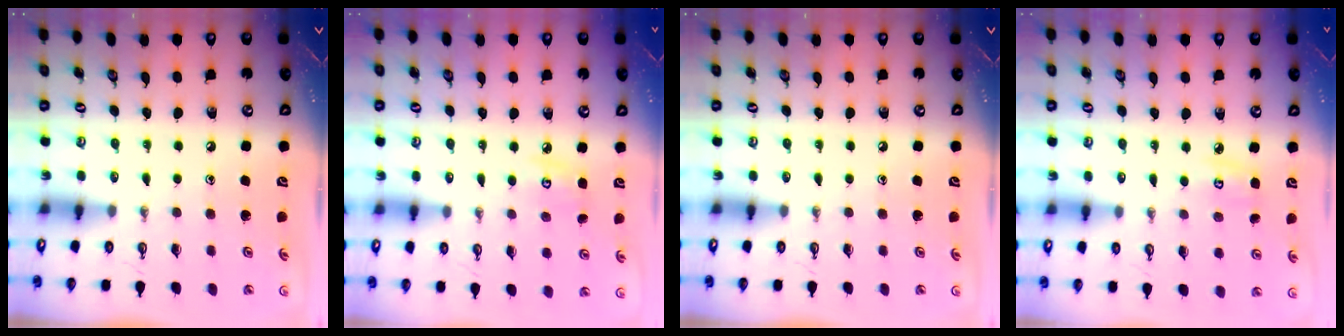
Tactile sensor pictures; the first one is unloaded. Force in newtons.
{"total": 5.8, "press": 5.8, "slide": 0.5}
{"total": 0.0}
{"total": 5.2, "press": 5.2, "slide": 0.4}